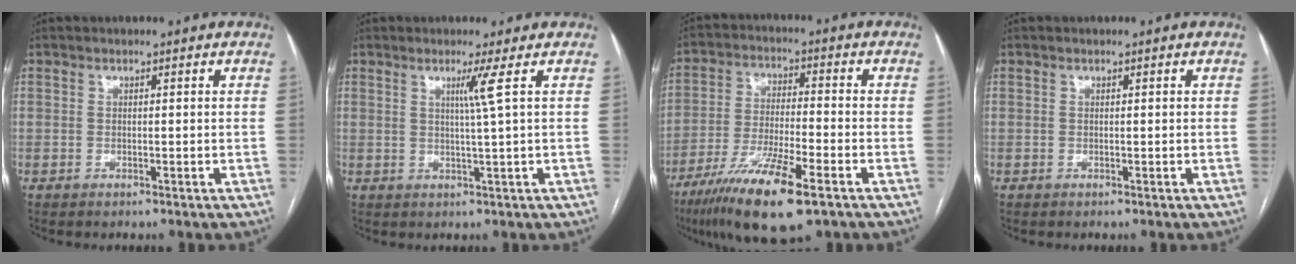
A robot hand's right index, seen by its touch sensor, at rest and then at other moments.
{"total": 3.0, "force": [1.0, -1.4, 2.4], "torque": [-0.044, -0.009, 0.023]}
{"total": 14.3, "force": [-8.6, 1.7, 11.4], "torque": [-0.222, -0.033, -0.151]}
{"total": 0.0}